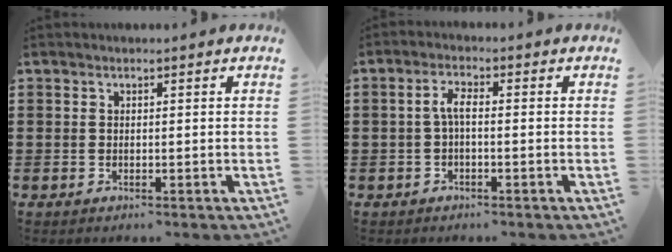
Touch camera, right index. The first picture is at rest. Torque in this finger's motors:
{"motor_torque": [0.62, -0.50, 0.33, 0.08]}